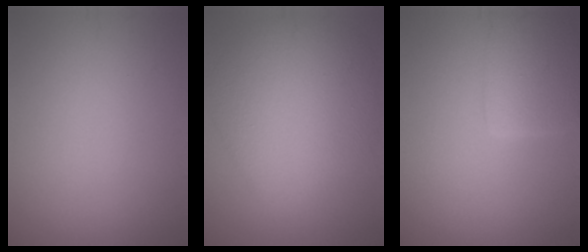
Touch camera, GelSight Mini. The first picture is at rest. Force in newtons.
{"total": 9.3, "press": 9.2, "slide": 0.2}
{"total": 4.1, "press": 4.1, "slide": 0.2}